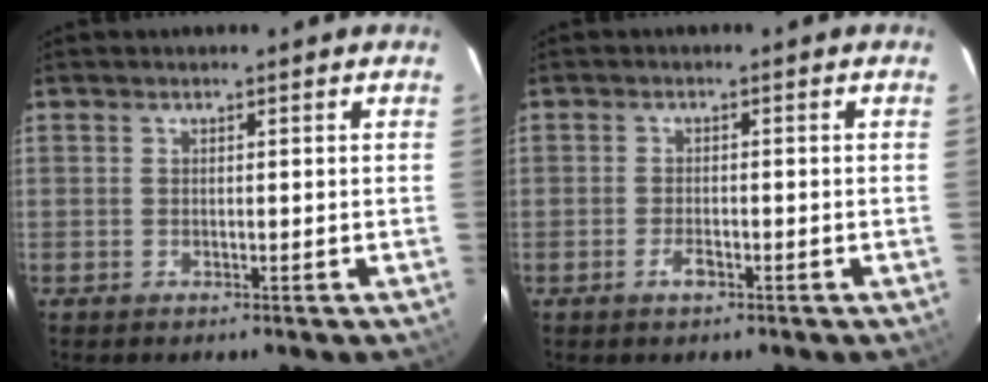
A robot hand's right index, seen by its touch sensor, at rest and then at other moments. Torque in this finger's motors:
{"motor_torque": [0.42, 0.20, 0.02, 0.05]}